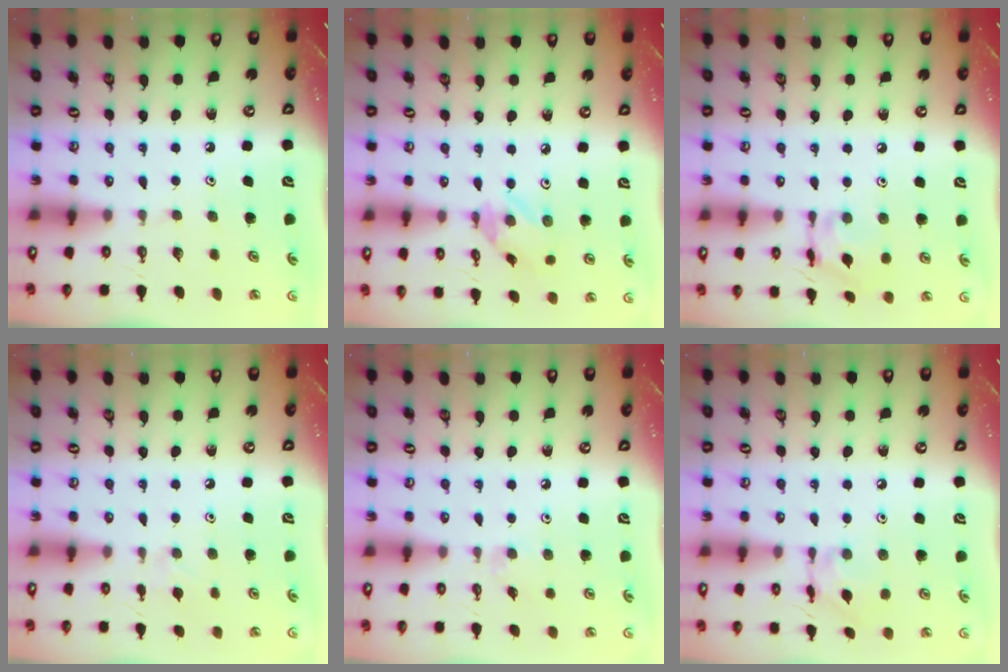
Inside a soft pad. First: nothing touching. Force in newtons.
{"total": 4.0, "press": 4.0, "slide": 0.2}
{"total": 11.2, "press": 11.2, "slide": 0.9}
{"total": 5.2, "press": 5.1, "slide": 0.8}
{"total": 3.1, "press": 3.1, "slide": 0.4}
{"total": 5.6, "press": 5.6, "slide": 0.3}